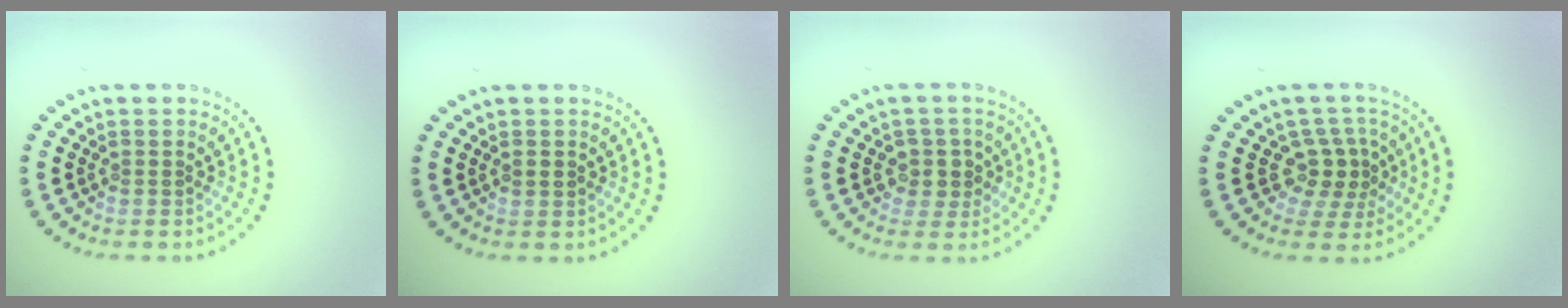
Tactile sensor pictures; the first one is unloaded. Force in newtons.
{"total": 1.0, "press": 1.0, "slide": 0.2}
{"total": 2.2, "press": 2.0, "slide": 0.9}
{"total": 3.0, "press": 2.4, "slide": 1.8}